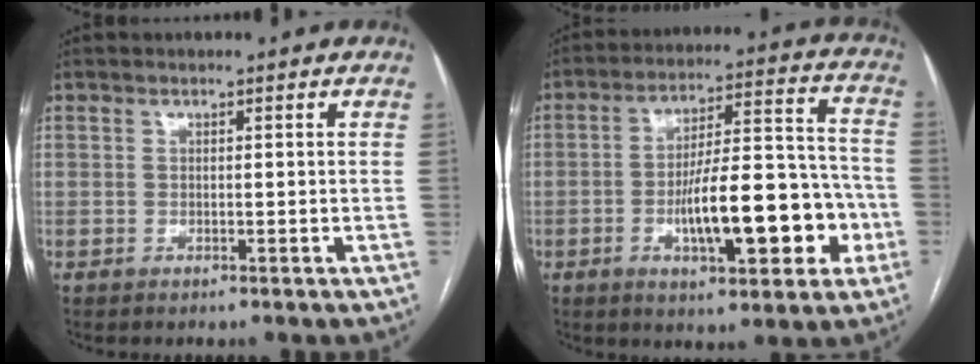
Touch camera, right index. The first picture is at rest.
{"total": 16.6, "force": [-5.0, 4.8, 15.0], "torque": [-0.234, 0.026, -0.070]}